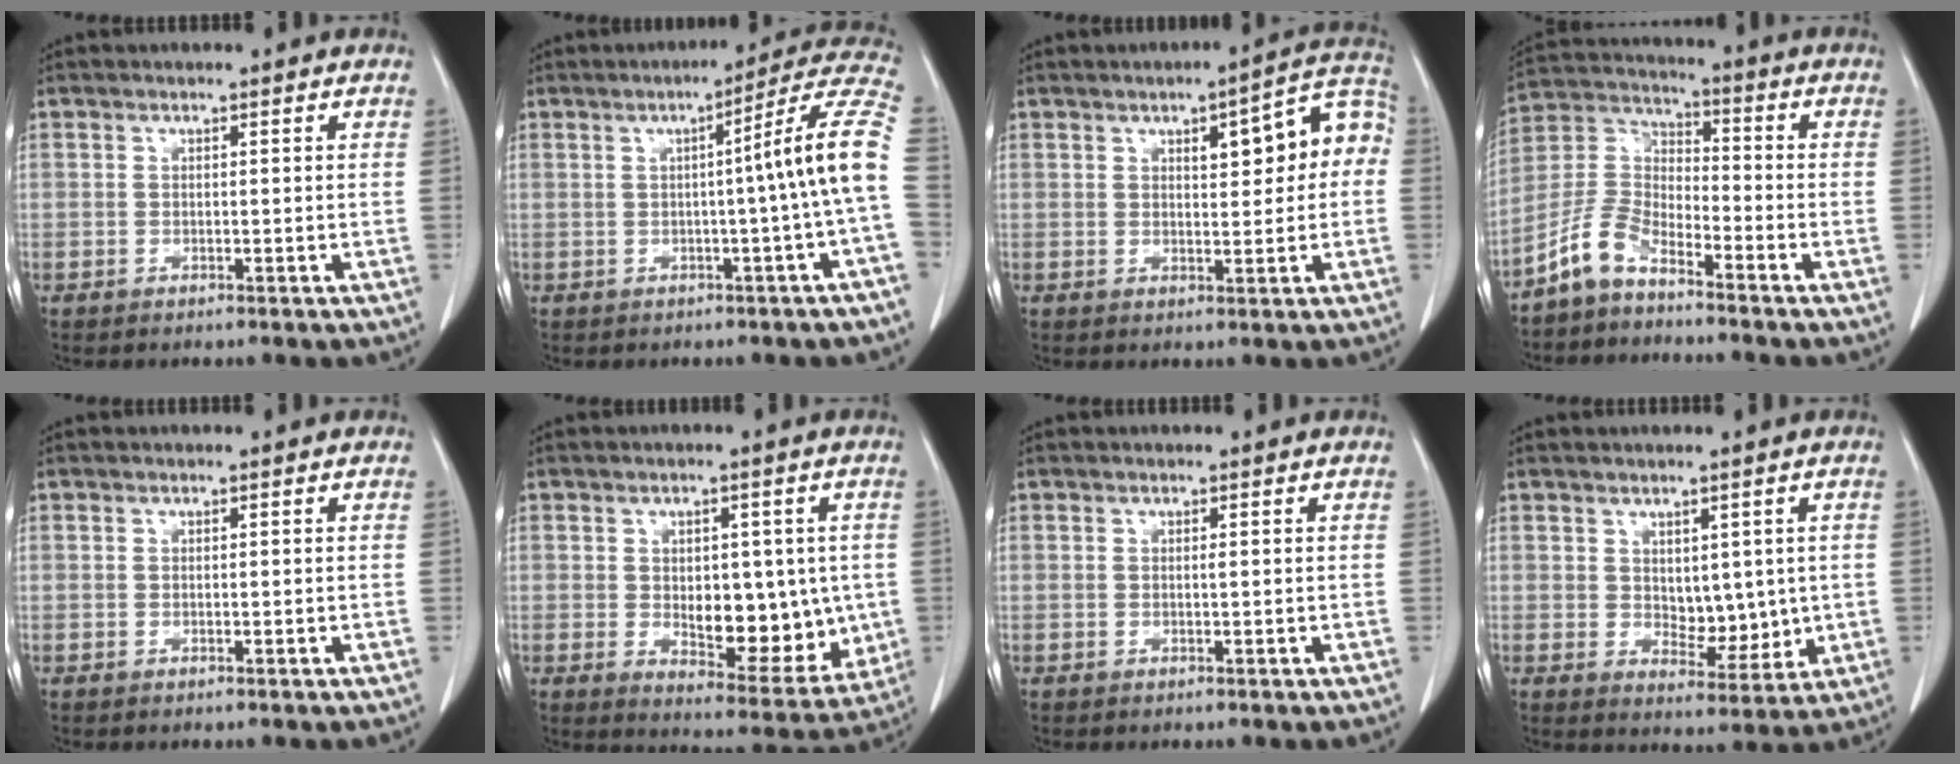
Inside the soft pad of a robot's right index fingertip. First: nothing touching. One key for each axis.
{"total": 12.2, "fx": -0.5, "fy": -1.7, "fz": 12.0, "tx": -0.149, "ty": 0.021, "tz": -0.013}
{"total": 10.8, "fx": 2.0, "fy": 3.6, "fz": 10.0, "tx": -0.130, "ty": 0.039, "tz": 0.029}
{"total": 8.2, "fx": -6.1, "fy": 3.3, "fz": 4.3, "tx": -0.110, "ty": 0.014, "tz": -0.132}
{"total": 0.0}
{"total": 14.7, "fx": -0.7, "fy": 7.6, "fz": 12.6, "tx": -0.177, "ty": -0.002, "tz": 0.015}
{"total": 0.7, "fx": 0.1, "fy": 0.2, "fz": 0.7, "tx": -0.017, "ty": -0.001, "tz": 0.003}
{"total": 7.7, "fx": 0.7, "fy": 4.7, "fz": 6.0, "tx": -0.086, "ty": -0.002, "tz": 0.030}